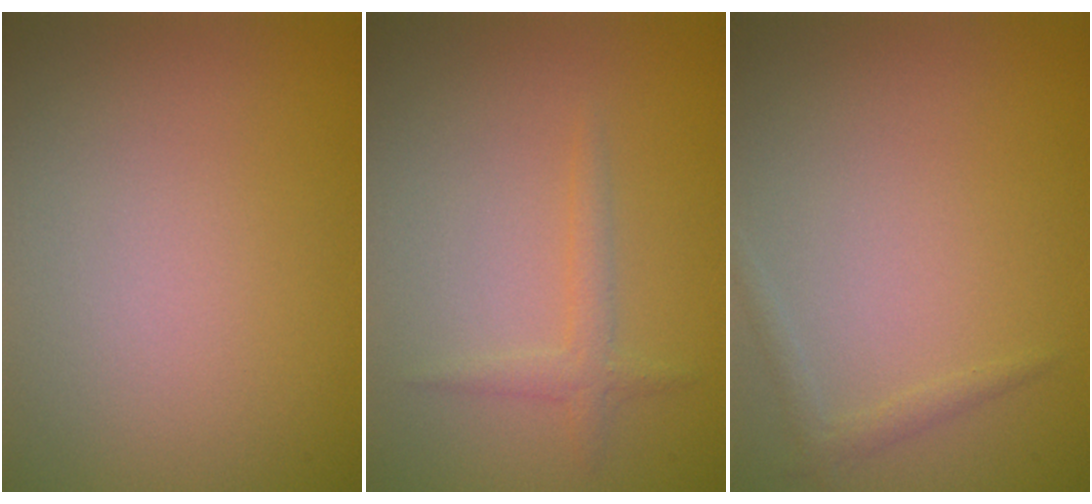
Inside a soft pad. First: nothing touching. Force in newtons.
{"total": 1.4, "press": 1.4, "slide": 0.1}
{"total": 1.1, "press": 1.1, "slide": 0.0}